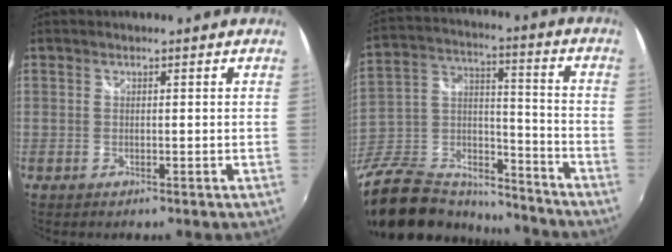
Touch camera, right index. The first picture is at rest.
{"total": 26.7, "force": [-19.7, 13.0, 12.4], "torque": [-0.287, 0.021, -0.311]}